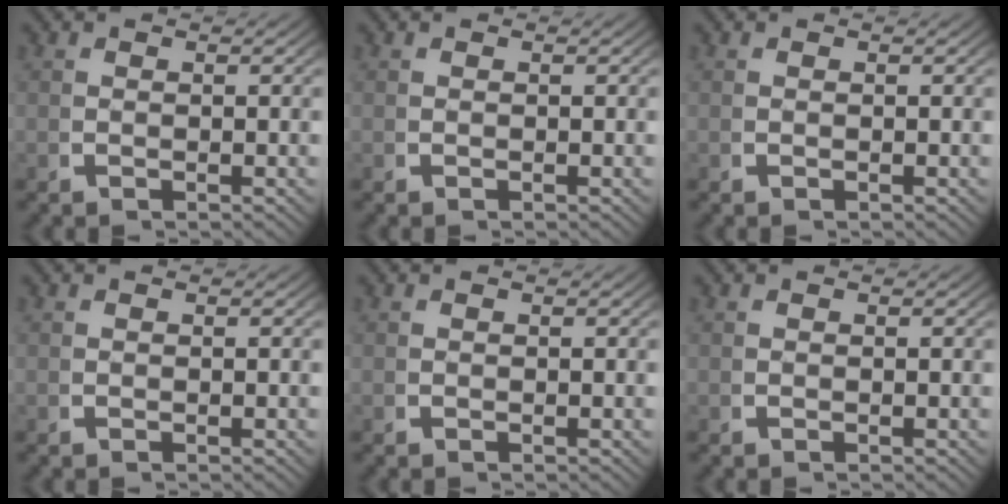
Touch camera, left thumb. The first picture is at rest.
{"total": 0.0}
{"total": 0.0}
{"total": 0.0}
{"total": 0.0}
{"total": 0.0}